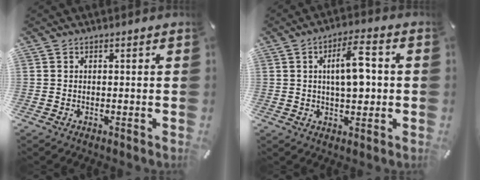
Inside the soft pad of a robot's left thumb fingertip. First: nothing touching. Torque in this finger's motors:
{"motor_torque": [1.44, 1.55, 1.05, -0.34, 0.40]}